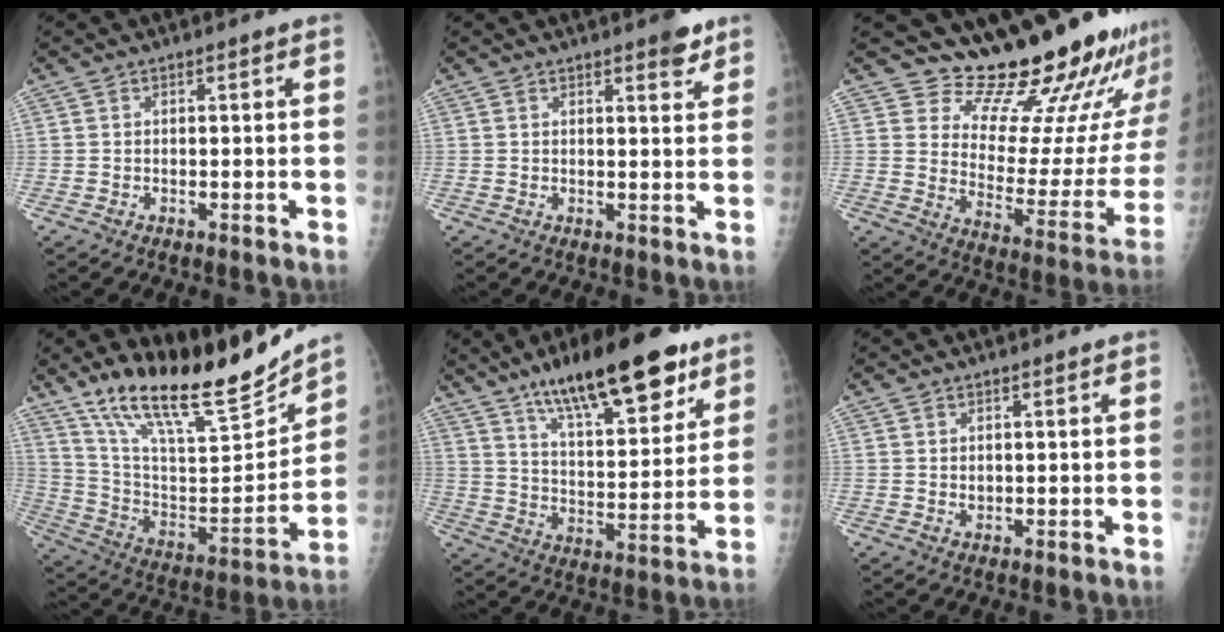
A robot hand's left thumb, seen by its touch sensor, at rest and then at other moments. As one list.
[{"total": 3.7, "force": [2.5, 1.2, 2.4], "torque": [-0.019, -0.013, 0.030]}, {"total": 22.1, "force": [20.1, 4.4, 8.0], "torque": [-0.074, -0.189, 0.267]}, {"total": 23.3, "force": [18.7, 5.7, 12.6], "torque": [-0.175, -0.095, 0.324]}, {"total": 21.9, "force": [14.2, 6.9, 15.1], "torque": [-0.206, -0.057, 0.232]}, {"total": 1.1, "force": [0.6, 0.7, 0.7], "torque": [-0.007, -0.005, 0.013]}]